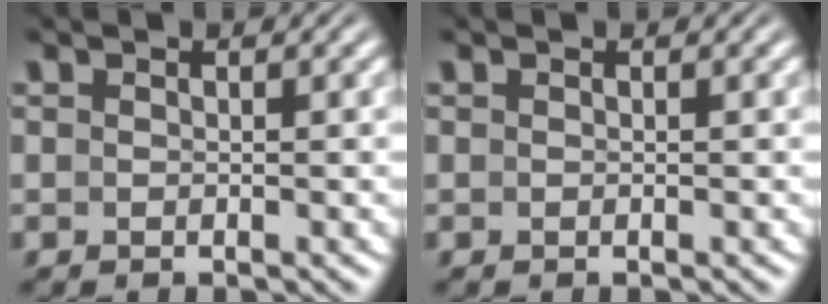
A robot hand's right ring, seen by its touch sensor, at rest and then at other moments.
{"total": 0.0}